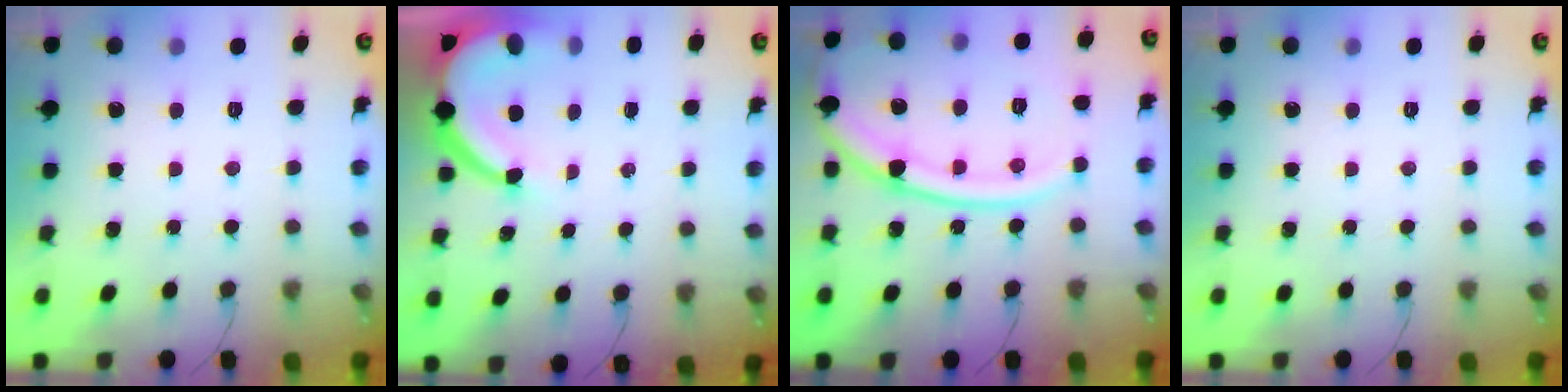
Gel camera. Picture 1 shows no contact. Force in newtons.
{"total": 9.9, "press": 9.8, "slide": 1.1}
{"total": 18.3, "press": 18.2, "slide": 2.0}
{"total": 0.0}